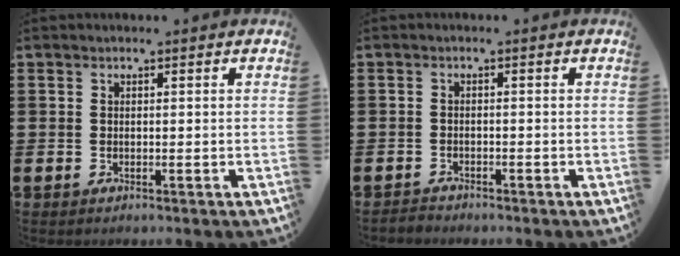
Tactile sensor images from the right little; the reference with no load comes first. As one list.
[{"total": 1.0, "force": [-1.0, 0.1, -0.1], "torque": [0.000, 0.001, -0.021]}]